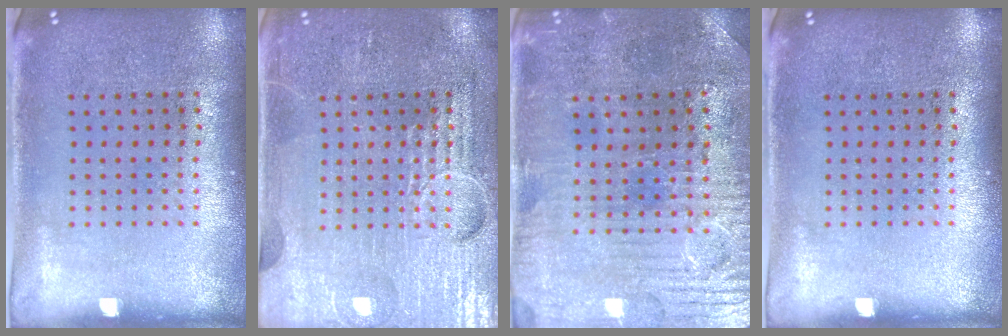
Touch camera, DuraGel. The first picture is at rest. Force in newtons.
{"total": 4.0, "press": 4.0, "slide": 0.3}
{"total": 1.7, "press": 1.7, "slide": 0.5}
{"total": 0.0}